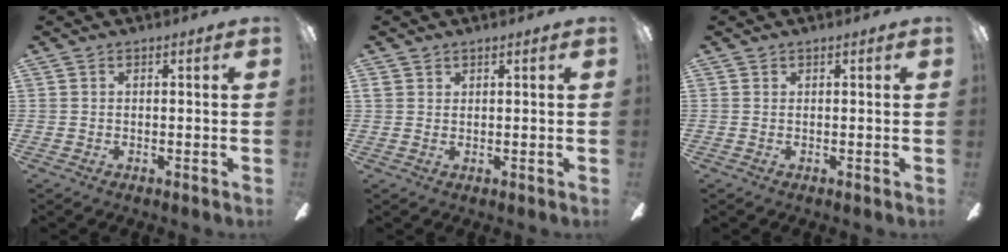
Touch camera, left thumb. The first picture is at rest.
{"total": 0.9, "force": [0.7, 0.4, 0.4], "torque": [-0.007, 0.001, 0.013]}
{"total": 0.0}